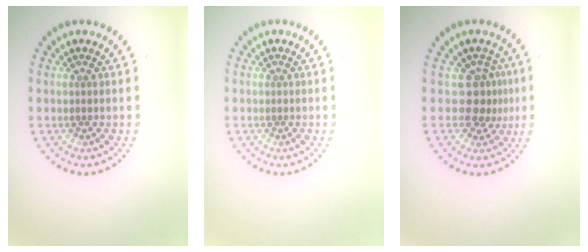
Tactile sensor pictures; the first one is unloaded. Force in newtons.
{"total": 0.0}
{"total": 2.6, "press": 1.9, "slide": 1.8}